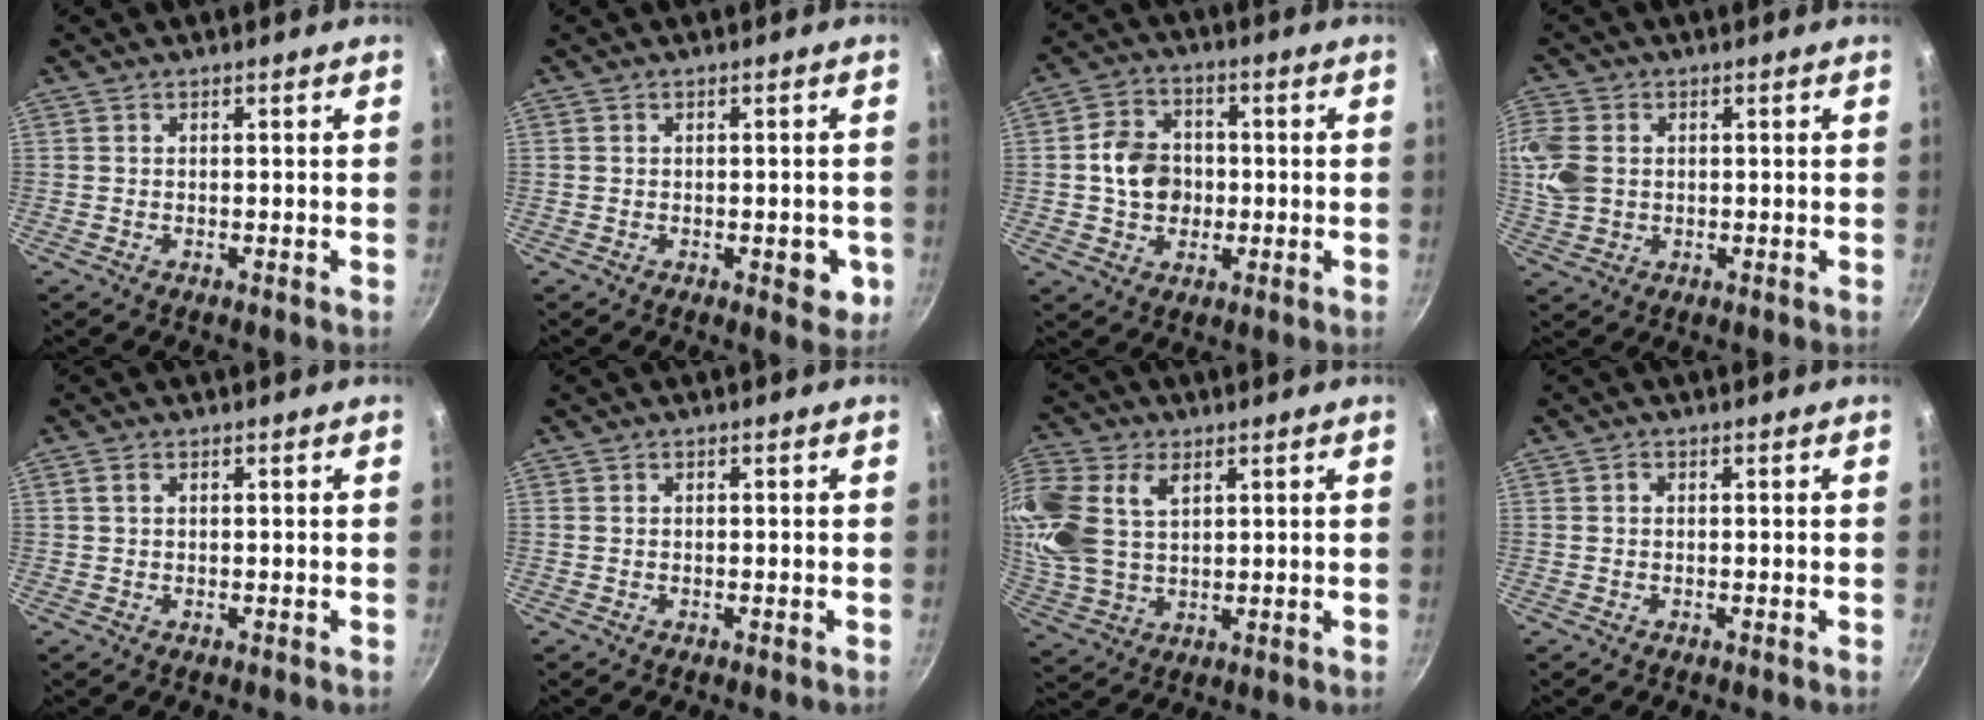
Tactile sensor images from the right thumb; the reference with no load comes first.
{"total": 4.1, "force": [-1.0, 2.1, 3.3], "torque": [-0.019, 0.003, -0.011]}
{"total": 9.2, "force": [-0.3, 7.6, 5.2], "torque": [-0.065, 0.019, -0.013]}
{"total": 4.7, "force": [0.3, 3.7, 2.9], "torque": [-0.058, 0.001, 0.004]}
{"total": 1.2, "force": [0.4, 0.7, 0.8], "torque": [-0.014, 0.002, 0.006]}
{"total": 0.0}
{"total": 16.4, "force": [5.1, 11.1, 10.9], "torque": [-0.249, 0.004, 0.103]}
{"total": 0.7, "force": [0.0, 0.6, 0.4], "torque": [-0.007, 0.005, 0.000]}